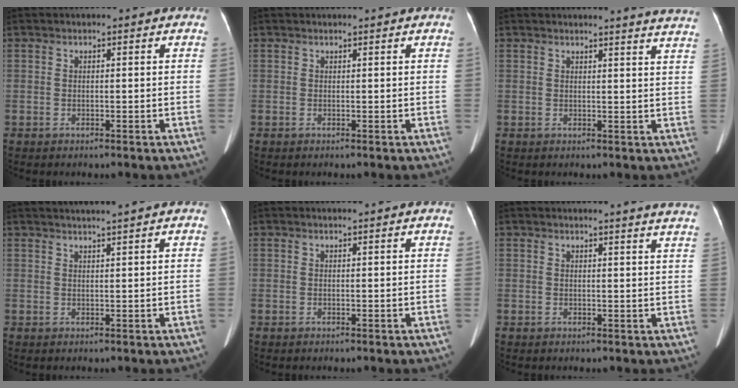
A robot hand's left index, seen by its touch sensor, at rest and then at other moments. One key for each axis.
{"total": 0.6, "fx": 0.5, "fy": -0.1, "fz": 0.2, "tx": -0.005, "ty": 0.005, "tz": 0.013}
{"total": 10.6, "fx": 10.2, "fy": -0.5, "fz": 2.8, "tx": -0.026, "ty": -0.055, "tz": 0.087}
{"total": 4.8, "fx": 4.2, "fy": -1.0, "fz": 1.9, "tx": -0.023, "ty": 0.019, "tz": 0.059}
{"total": 1.6, "fx": 1.5, "fy": -0.3, "fz": 0.5, "tx": -0.014, "ty": 0.007, "tz": 0.020}
{"total": 9.0, "fx": 8.5, "fy": -0.8, "fz": 3.1, "tx": -0.034, "ty": -0.030, "tz": 0.072}